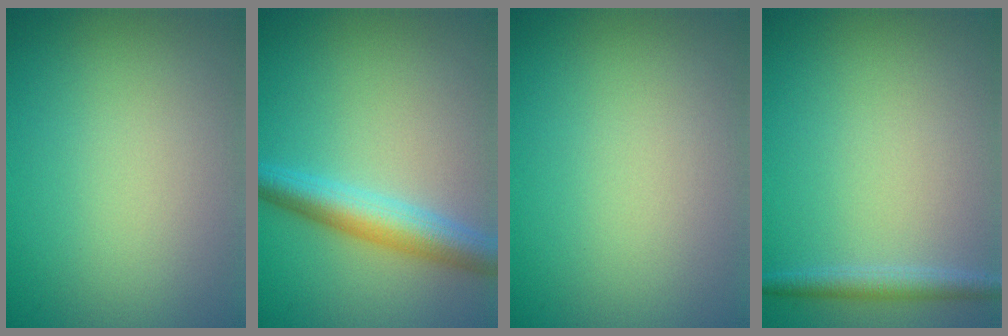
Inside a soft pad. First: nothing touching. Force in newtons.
{"total": 4.7, "press": 4.7, "slide": 0.1}
{"total": 0.0}
{"total": 1.9, "press": 1.9, "slide": 0.1}